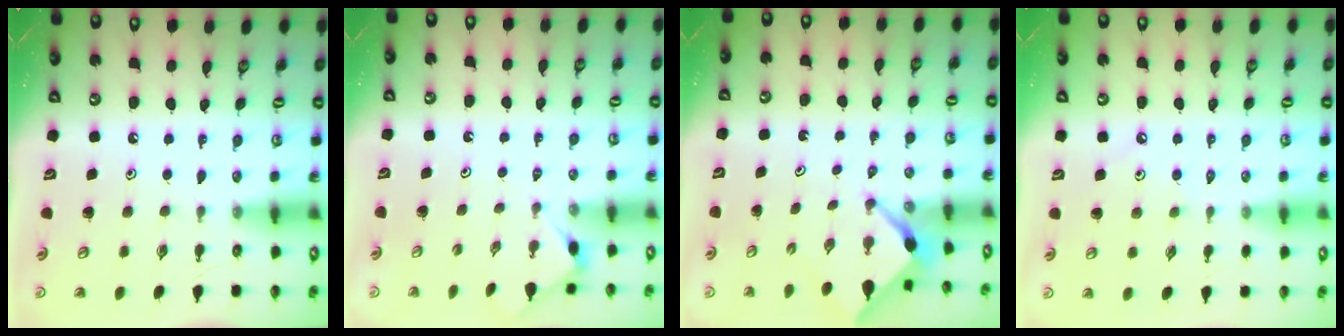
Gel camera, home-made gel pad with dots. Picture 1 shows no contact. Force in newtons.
{"total": 3.6, "press": 3.6, "slide": 0.4}
{"total": 2.5, "press": 2.5, "slide": 0.2}
{"total": 2.8, "press": 2.7, "slide": 0.6}